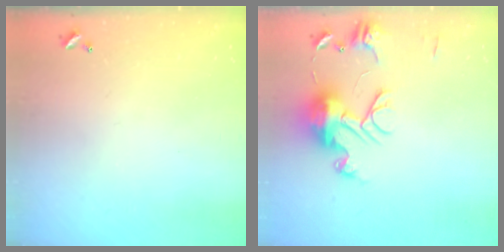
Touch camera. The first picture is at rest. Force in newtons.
{"total": 13.5, "press": 13.5, "slide": 1.0}